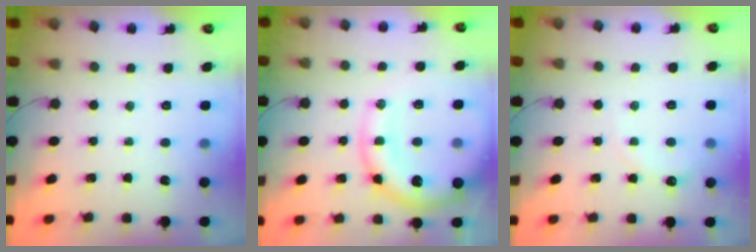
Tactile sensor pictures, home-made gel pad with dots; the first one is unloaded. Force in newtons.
{"total": 15.9, "press": 15.5, "slide": 3.2}
{"total": 4.6, "press": 4.4, "slide": 1.5}